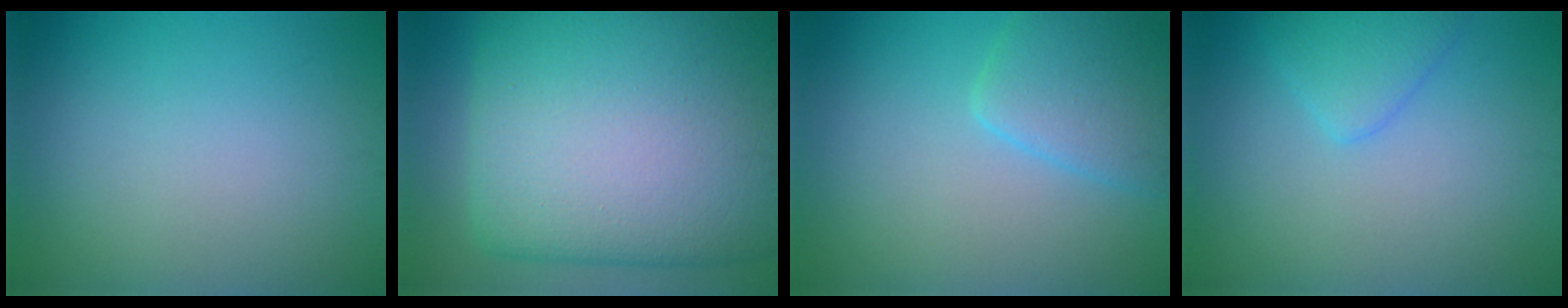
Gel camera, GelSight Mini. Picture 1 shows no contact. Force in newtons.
{"total": 22.1, "press": 22.1, "slide": 0.7}
{"total": 3.9, "press": 3.9, "slide": 0.2}
{"total": 2.3, "press": 2.3, "slide": 0.2}